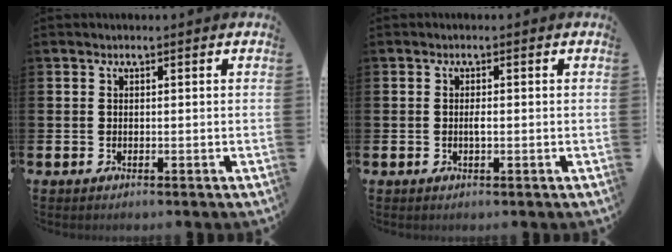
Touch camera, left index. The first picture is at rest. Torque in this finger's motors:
{"motor_torque": [-0.34, -0.04, -0.08, -0.01]}